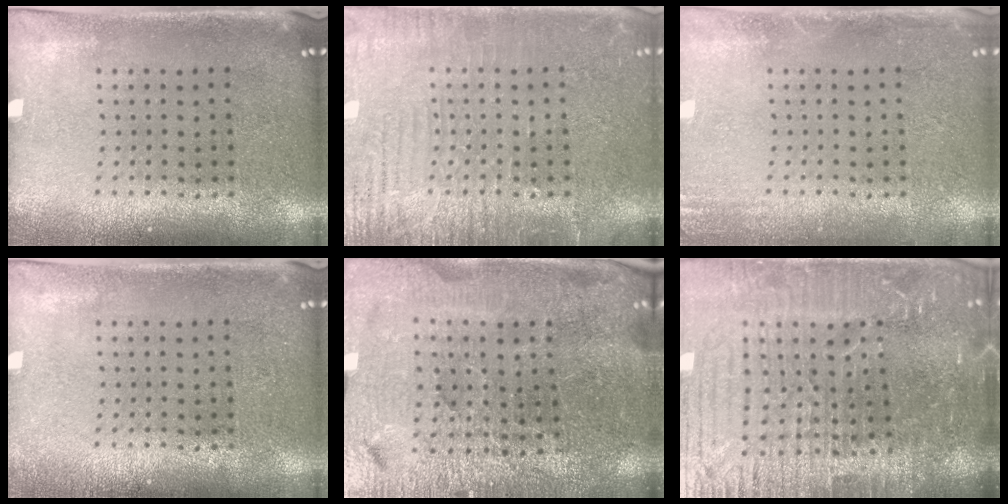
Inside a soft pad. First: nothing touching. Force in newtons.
{"total": 4.6, "press": 4.5, "slide": 0.5}
{"total": 1.6, "press": 1.6, "slide": 0.3}
{"total": 0.7, "press": 0.7, "slide": 0.1}
{"total": 4.8, "press": 4.6, "slide": 1.3}
{"total": 7.0, "press": 6.1, "slide": 3.4}